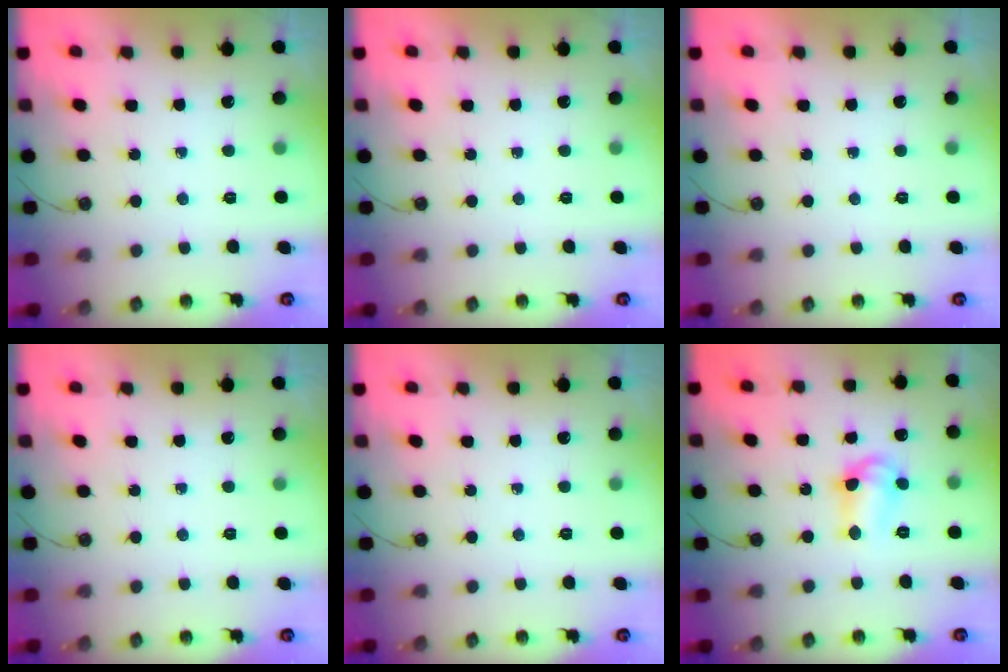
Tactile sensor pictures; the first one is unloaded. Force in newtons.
{"total": 0.0}
{"total": 0.0}
{"total": 0.0}
{"total": 0.0}
{"total": 10.0, "press": 9.3, "slide": 3.7}